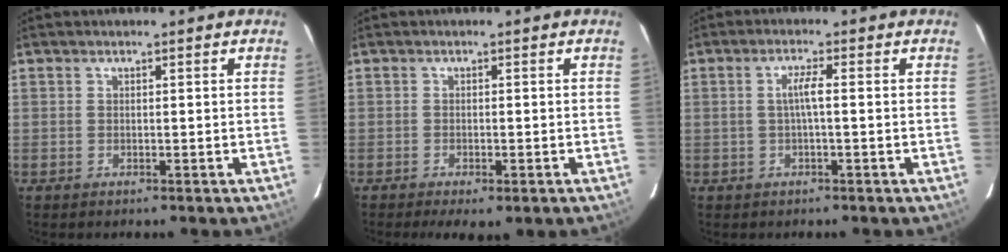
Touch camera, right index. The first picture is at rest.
{"total": 4.9, "force": [-3.2, 1.4, 3.4], "torque": [-0.072, -0.020, -0.046]}
{"total": 2.8, "force": [-0.2, -0.1, 2.8], "torque": [-0.055, 0.003, -0.004]}